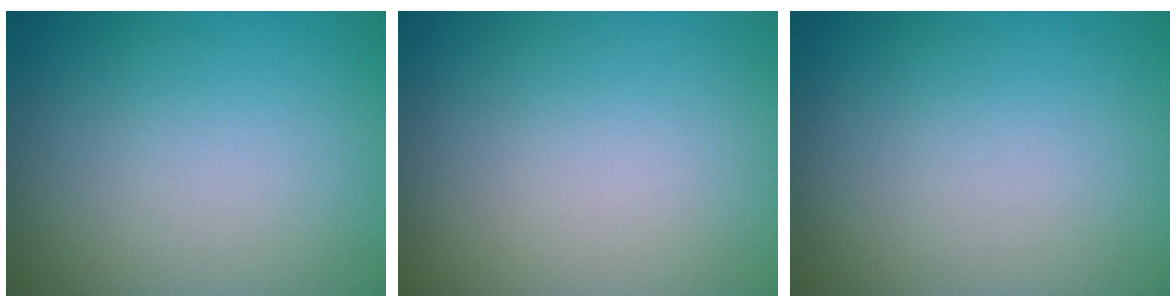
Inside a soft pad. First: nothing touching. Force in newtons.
{"total": 0.0}
{"total": 0.0}